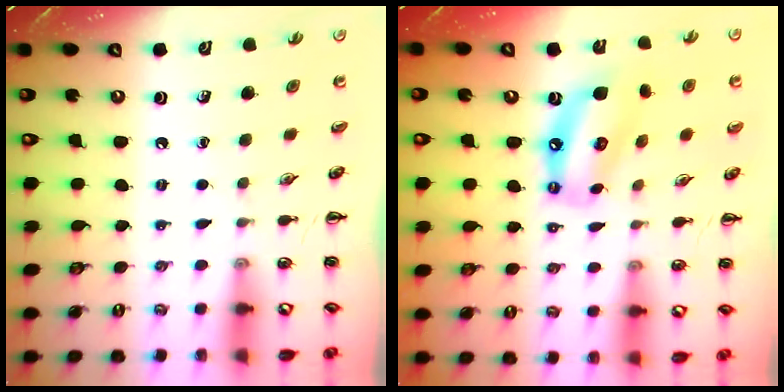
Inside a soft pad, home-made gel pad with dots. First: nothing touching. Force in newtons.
{"total": 11.1, "press": 10.7, "slide": 2.9}